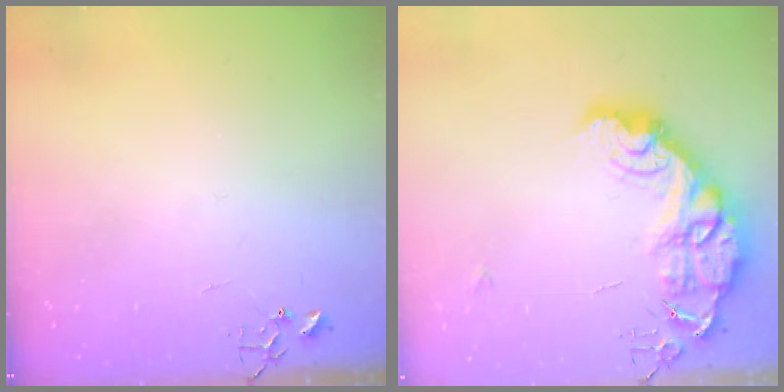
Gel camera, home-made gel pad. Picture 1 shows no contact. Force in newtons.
{"total": 18.2, "press": 18.2, "slide": 1.3}